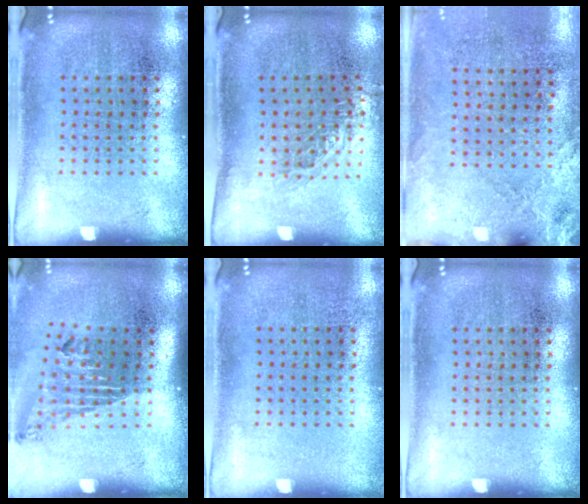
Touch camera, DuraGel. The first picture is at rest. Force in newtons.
{"total": 0.8, "press": 0.8, "slide": 0.2}
{"total": 2.5, "press": 2.1, "slide": 1.3}
{"total": 1.7, "press": 1.1, "slide": 1.3}
{"total": 0.0}
{"total": 0.0}